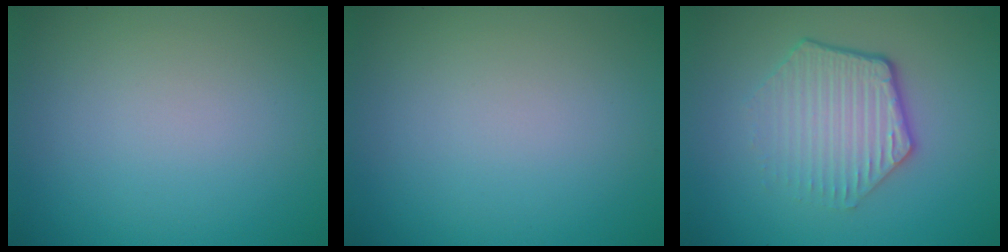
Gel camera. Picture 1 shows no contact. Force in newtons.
{"total": 0.0}
{"total": 4.5, "press": 3.3, "slide": 3.1}